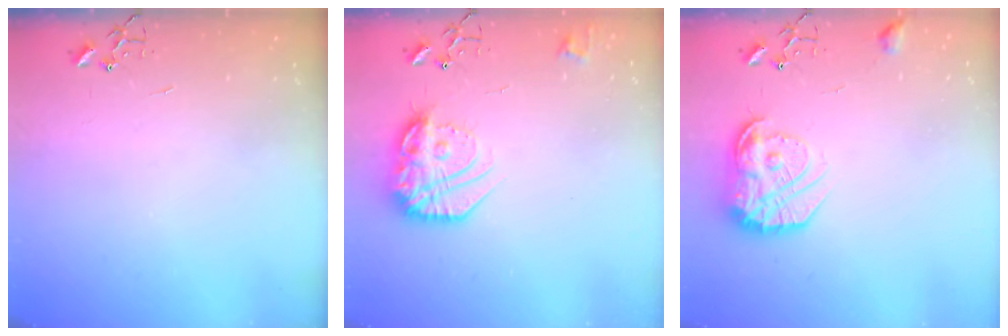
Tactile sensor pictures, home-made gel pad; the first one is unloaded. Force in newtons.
{"total": 18.9, "press": 18.8, "slide": 1.6}
{"total": 16.2, "press": 16.2, "slide": 1.2}